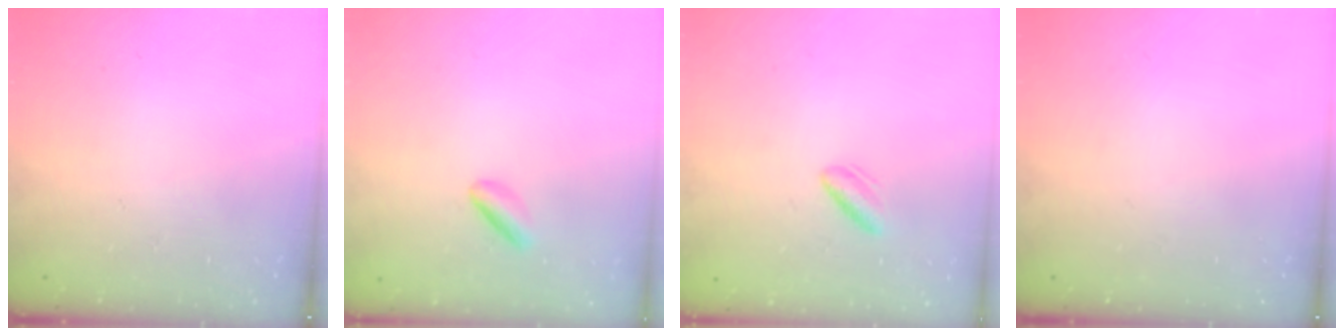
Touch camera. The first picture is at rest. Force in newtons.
{"total": 2.8, "press": 2.6, "slide": 1.2}
{"total": 2.9, "press": 2.6, "slide": 1.3}
{"total": 0.0}